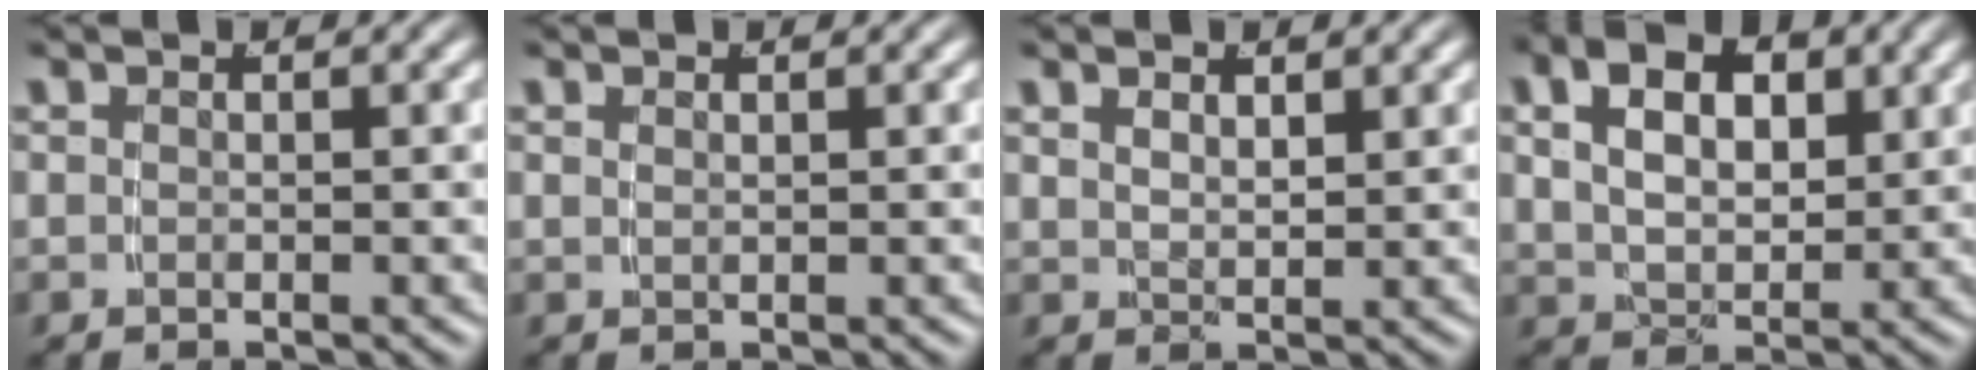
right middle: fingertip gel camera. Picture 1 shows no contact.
{"total": 0.7, "force": [0.4, -0.6, 0.2], "torque": [0.001, -0.003, 0.012]}
{"total": 1.4, "force": [1.0, 0.1, 1.0], "torque": [-0.019, -0.010, 0.029]}
{"total": 6.8, "force": [2.3, 4.6, 4.5], "torque": [-0.069, 0.002, 0.038]}